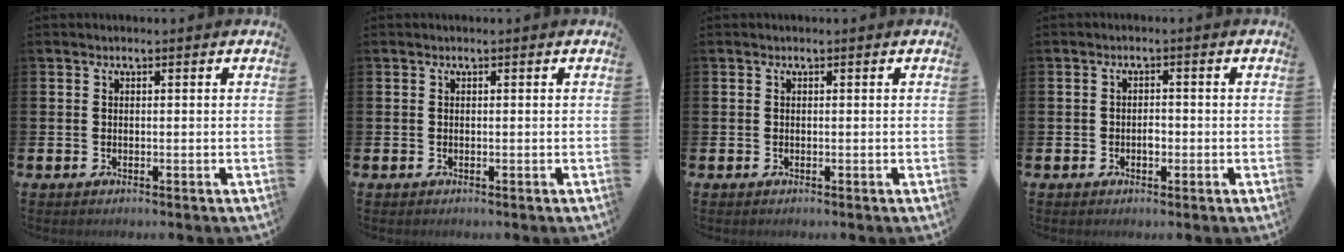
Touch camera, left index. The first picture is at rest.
{"total": 0.0}
{"total": 0.0}
{"total": 1.5, "force": [-0.4, 1.0, 1.0], "torque": [-0.004, -0.003, -0.012]}